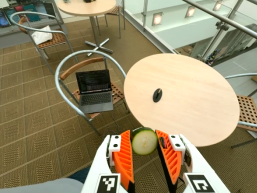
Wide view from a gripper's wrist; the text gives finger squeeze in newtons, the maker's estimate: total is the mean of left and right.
{"total": 8.4, "left": 8.0, "right": 8.8}